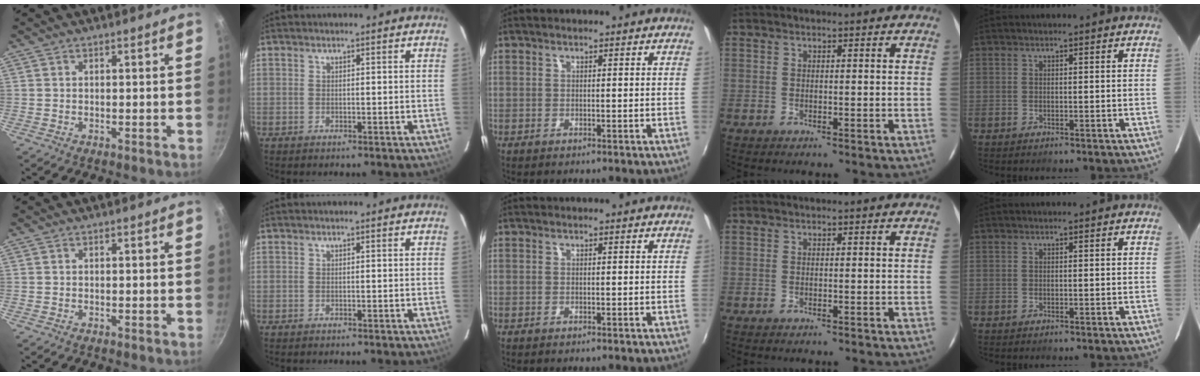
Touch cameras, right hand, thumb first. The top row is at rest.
{}